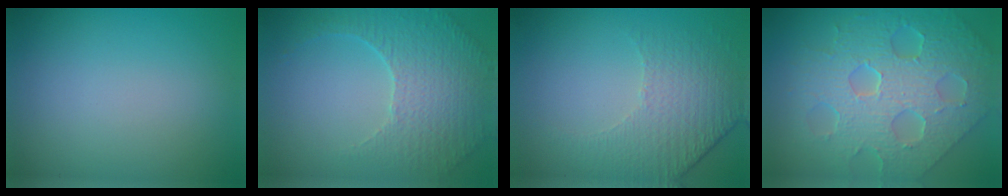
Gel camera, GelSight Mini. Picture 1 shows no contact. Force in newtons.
{"total": 5.3, "press": 3.7, "slide": 3.8}
{"total": 4.7, "press": 3.2, "slide": 3.4}
{"total": 9.3, "press": 6.5, "slide": 6.6}